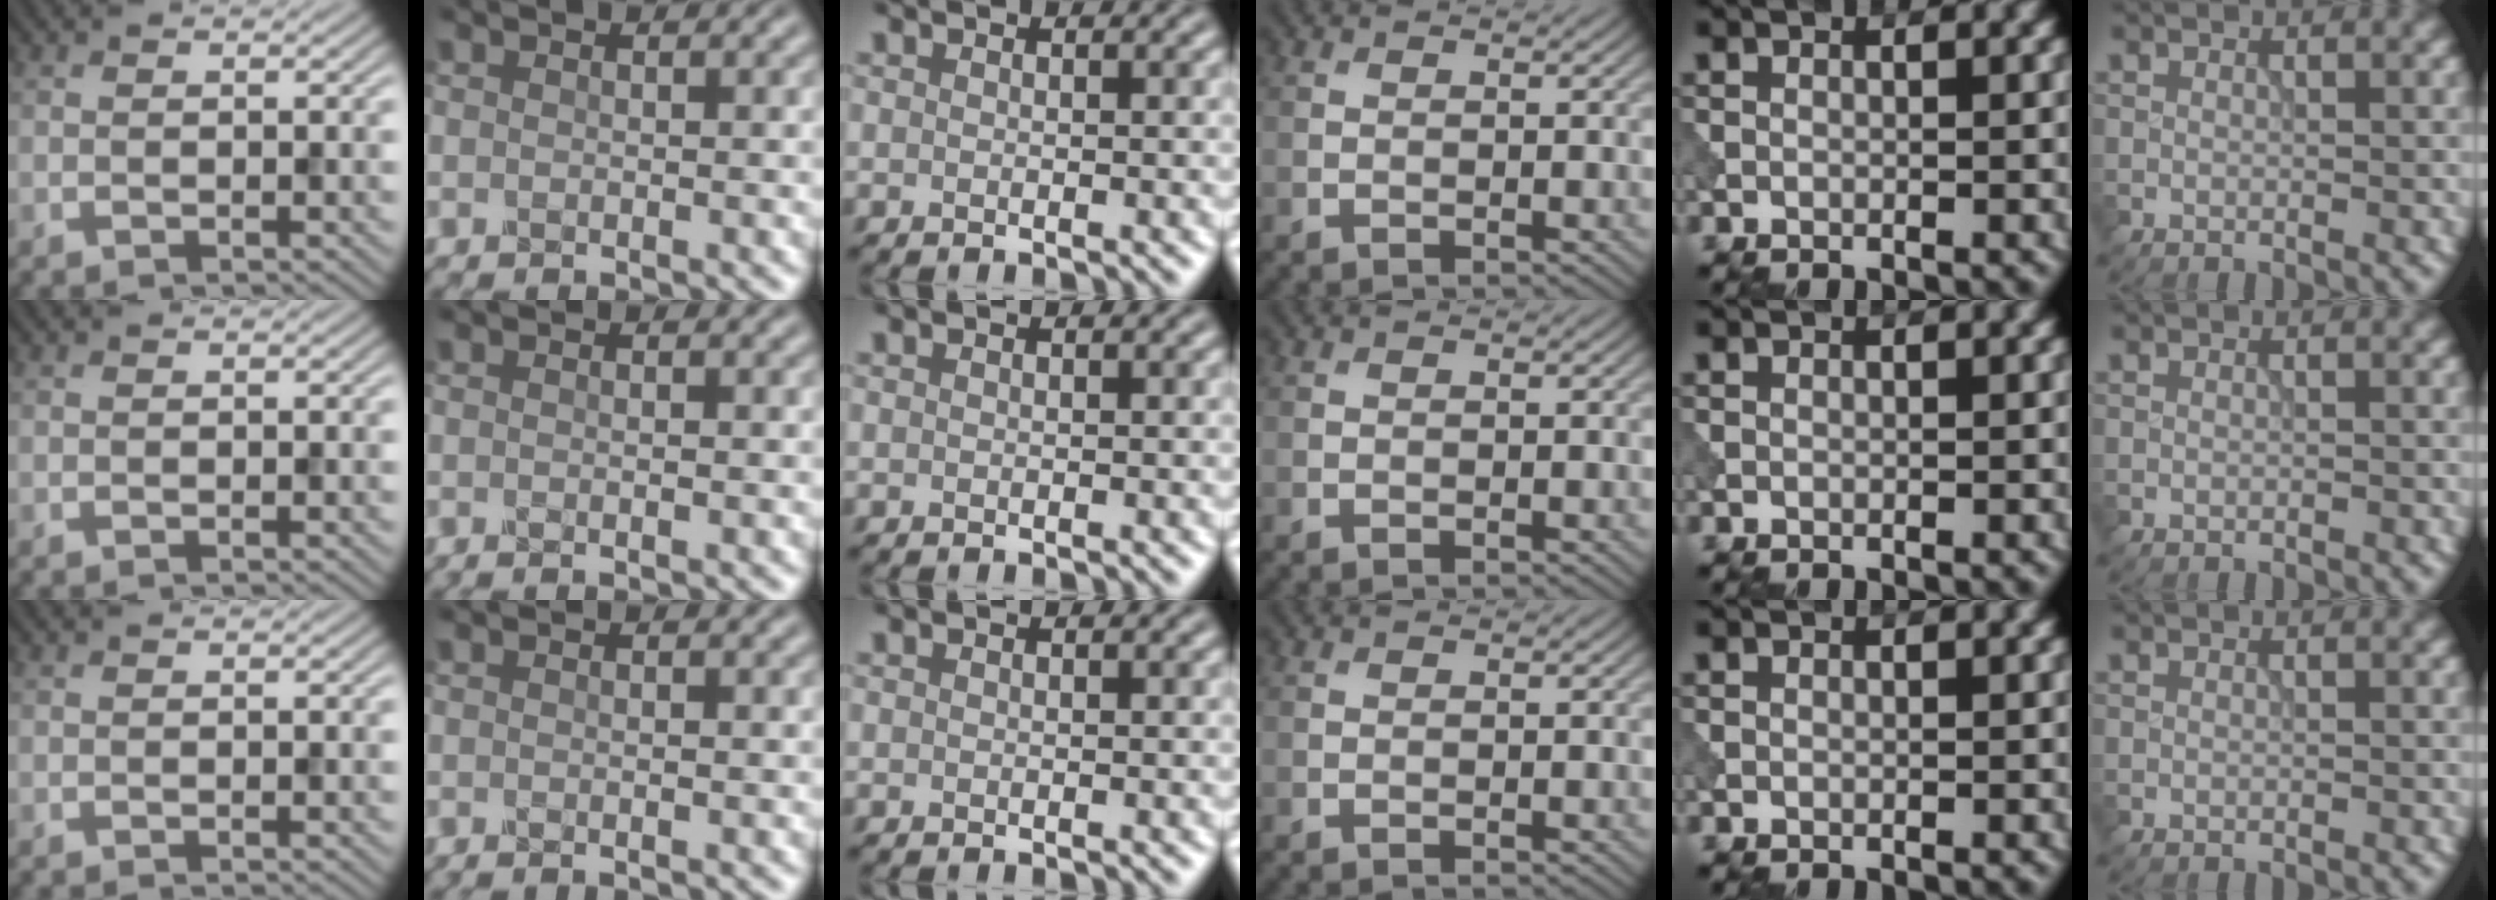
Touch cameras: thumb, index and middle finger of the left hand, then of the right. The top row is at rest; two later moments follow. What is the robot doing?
{"motion": "dispense", "object": "dispenser bottle"}